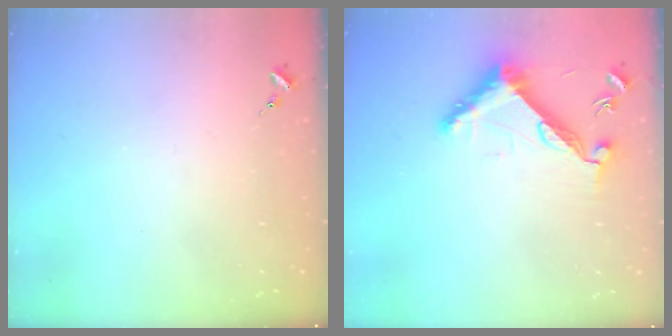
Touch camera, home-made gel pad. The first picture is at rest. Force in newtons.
{"total": 11.1, "press": 11.0, "slide": 0.7}